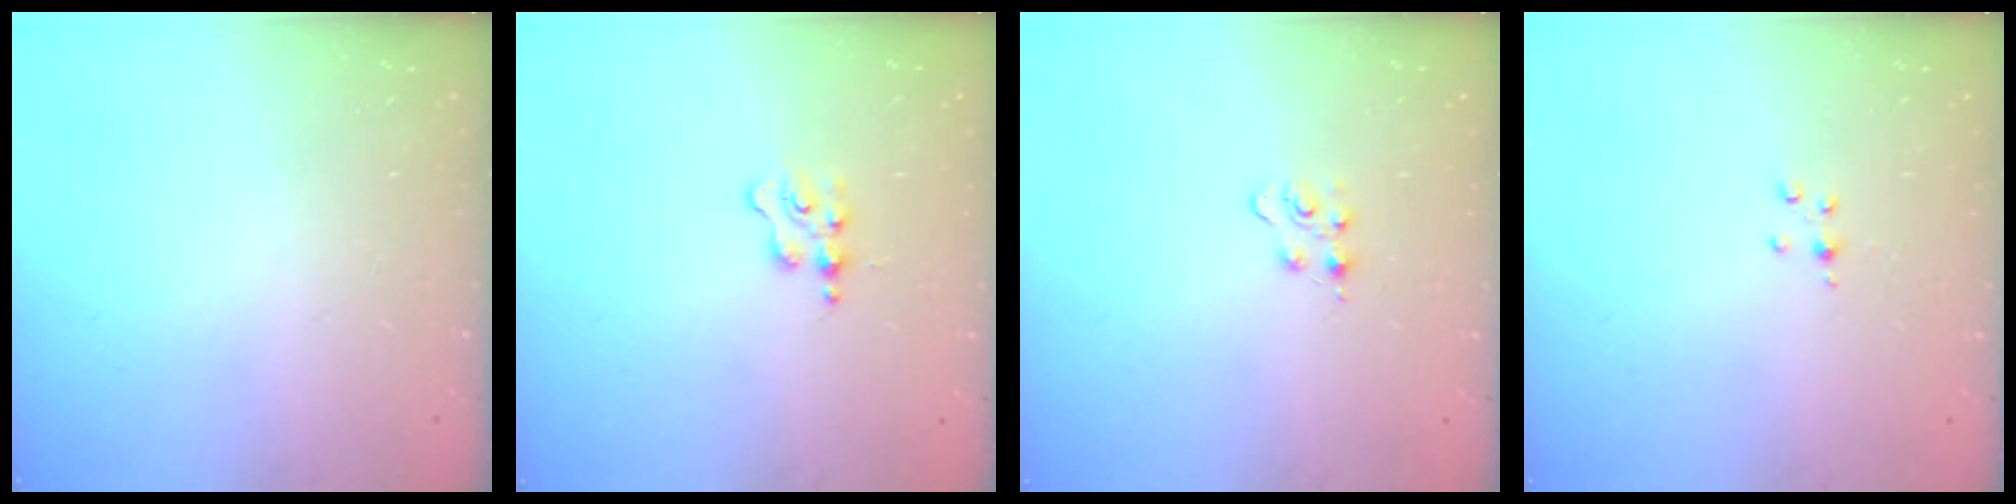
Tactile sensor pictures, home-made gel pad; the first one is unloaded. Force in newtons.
{"total": 1.3, "press": 1.3, "slide": 0.2}
{"total": 4.1, "press": 4.1, "slide": 0.5}
{"total": 2.6, "press": 2.6, "slide": 0.3}